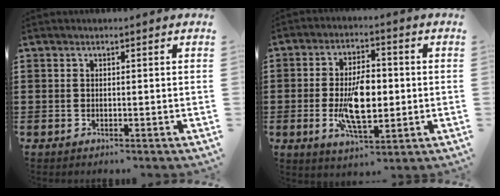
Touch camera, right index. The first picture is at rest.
{"total": 10.0, "force": [-1.0, 4.7, 8.8], "torque": [-0.177, -0.005, -0.023]}